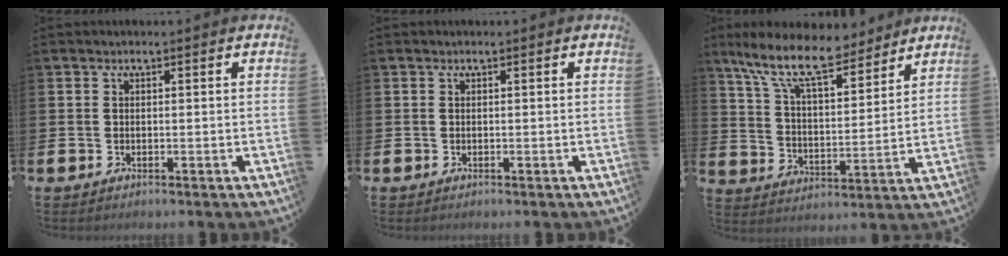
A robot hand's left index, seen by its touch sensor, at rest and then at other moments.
{"total": 0.0}
{"total": 11.7, "force": [9.5, 3.7, 5.6], "torque": [-0.133, -0.049, 0.166]}